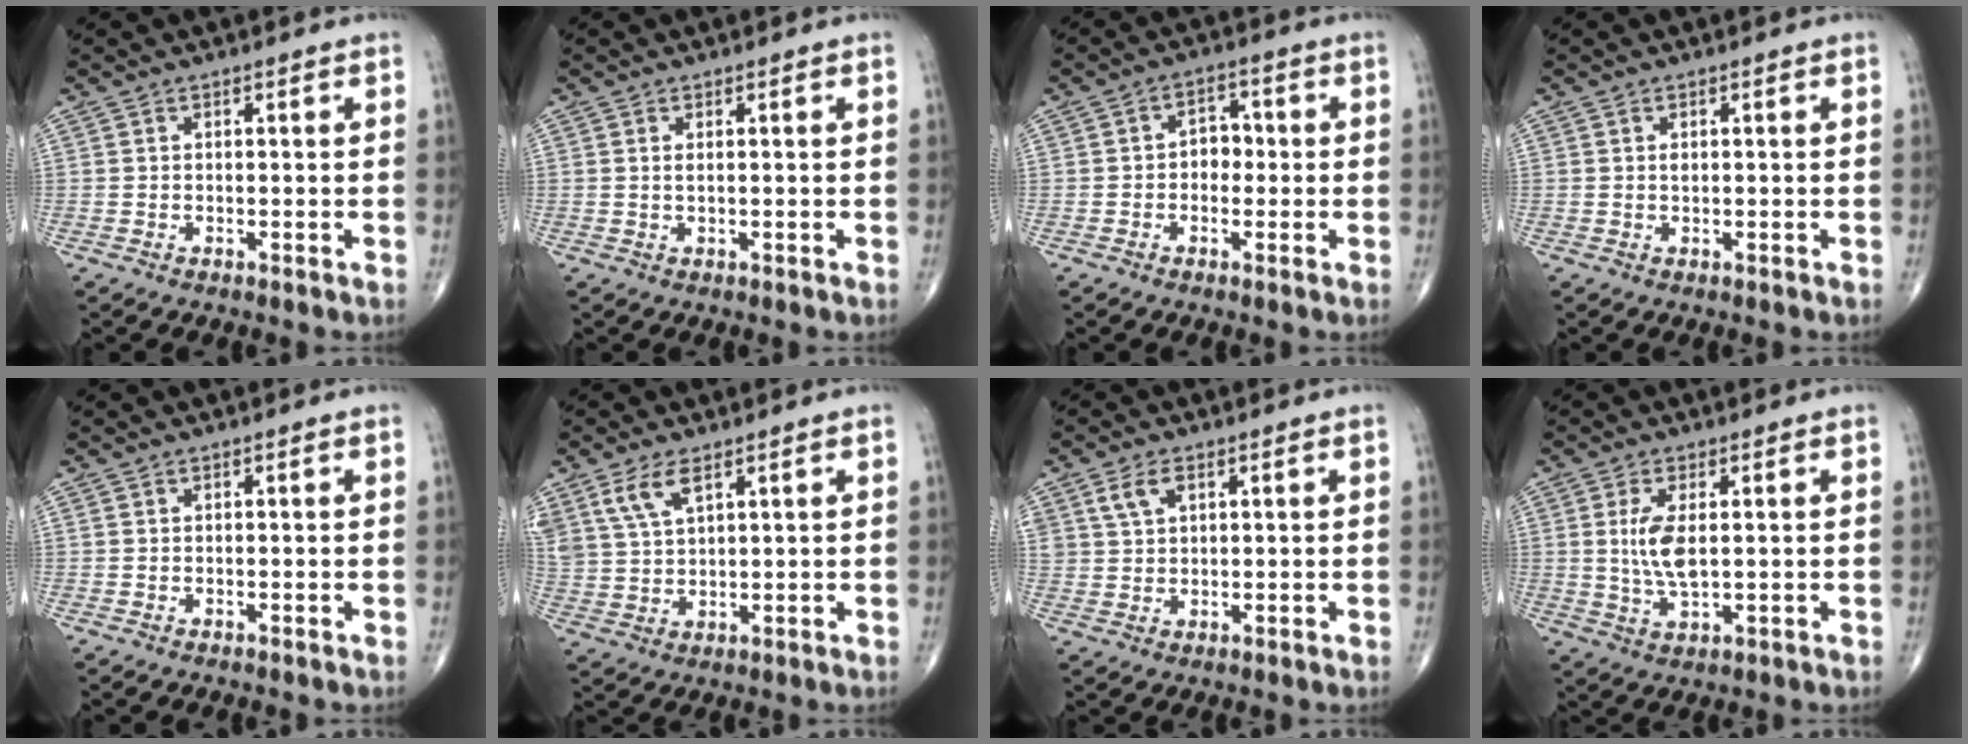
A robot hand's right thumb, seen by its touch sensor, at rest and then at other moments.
{"total": 0.9, "force": [0.2, 0.3, 0.8], "torque": [-0.018, 0.000, 0.006]}
{"total": 4.2, "force": [-0.4, 3.2, 2.7], "torque": [-0.015, 0.018, -0.016]}
{"total": 0.8, "force": [0.2, 0.5, 0.6], "torque": [-0.010, 0.000, 0.005]}
{"total": 0.0}
{"total": 6.9, "force": [4.1, 3.1, 4.7], "torque": [-0.098, -0.010, 0.089]}
{"total": 4.3, "force": [2.1, 2.7, 2.7], "torque": [-0.045, -0.005, 0.044]}
{"total": 6.7, "force": [0.9, 2.8, 6.0], "torque": [-0.126, -0.010, 0.023]}